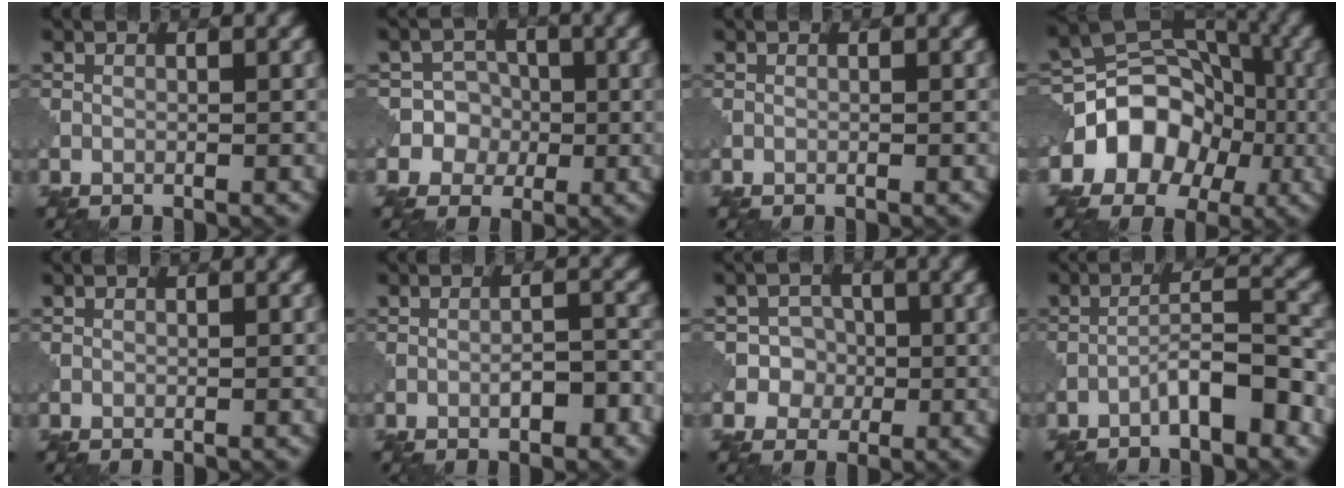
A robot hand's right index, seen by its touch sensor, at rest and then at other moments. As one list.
[{"total": 5.5, "force": [-1.1, 5.2, 1.1], "torque": [-0.006, 0.022, -0.043]}, {"total": 0.0}, {"total": 8.6, "force": [-2.6, 6.7, 4.8], "torque": [-0.055, 0.015, -0.058]}, {"total": 0.0}, {"total": 2.9, "force": [-1.3, 0.9, 2.5], "torque": [-0.040, 0.004, -0.020]}, {"total": 4.3, "force": [-0.8, 4.1, 0.9], "torque": [0.002, 0.017, -0.033]}, {"total": 4.7, "force": [-2.8, 0.9, 3.6], "torque": [-0.060, 0.017, -0.053]}]